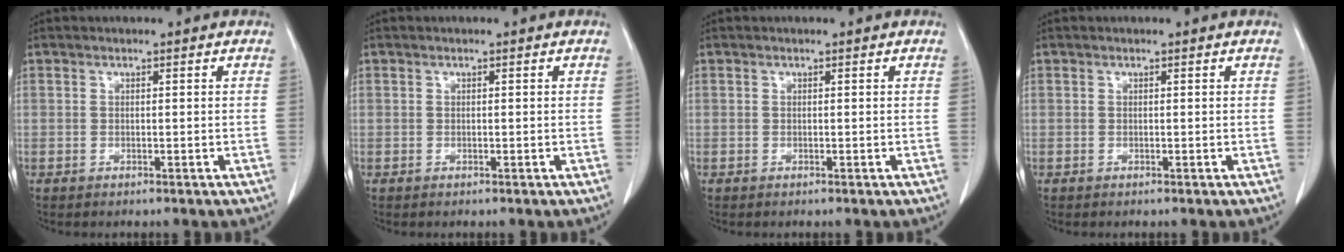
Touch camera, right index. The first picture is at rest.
{"total": 0.0}
{"total": 0.0}
{"total": 0.0}